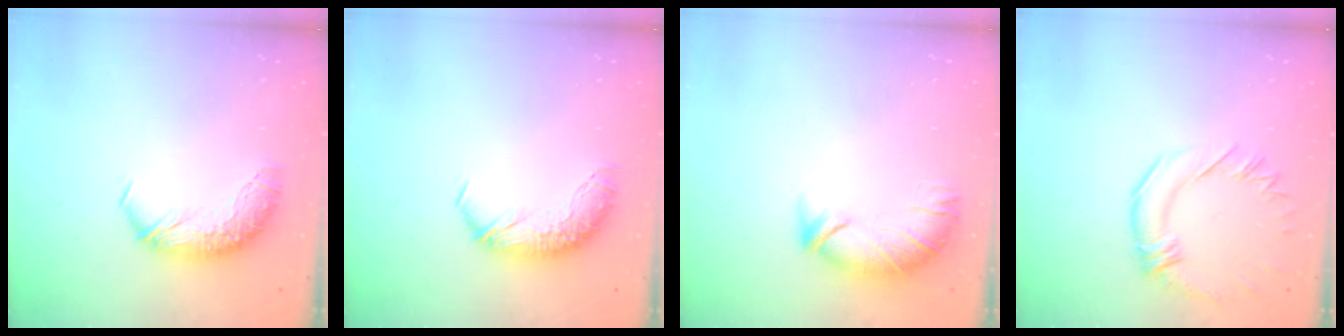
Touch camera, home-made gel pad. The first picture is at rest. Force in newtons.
{"total": 0.0}
{"total": 3.3, "press": 3.1, "slide": 1.2}
{"total": 0.9, "press": 0.1, "slide": 0.9}